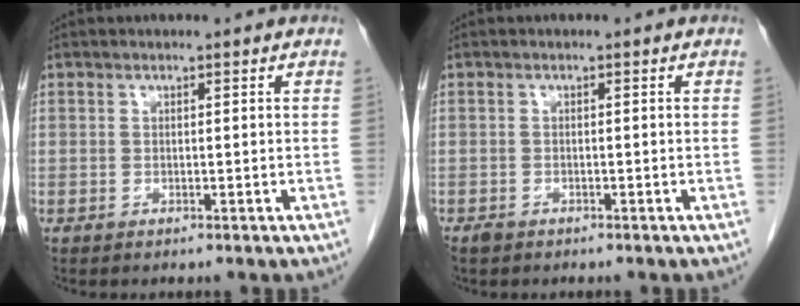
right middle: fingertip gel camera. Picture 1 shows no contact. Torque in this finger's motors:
{"motor_torque": [0.06, -0.02, 0.02, 0.01]}